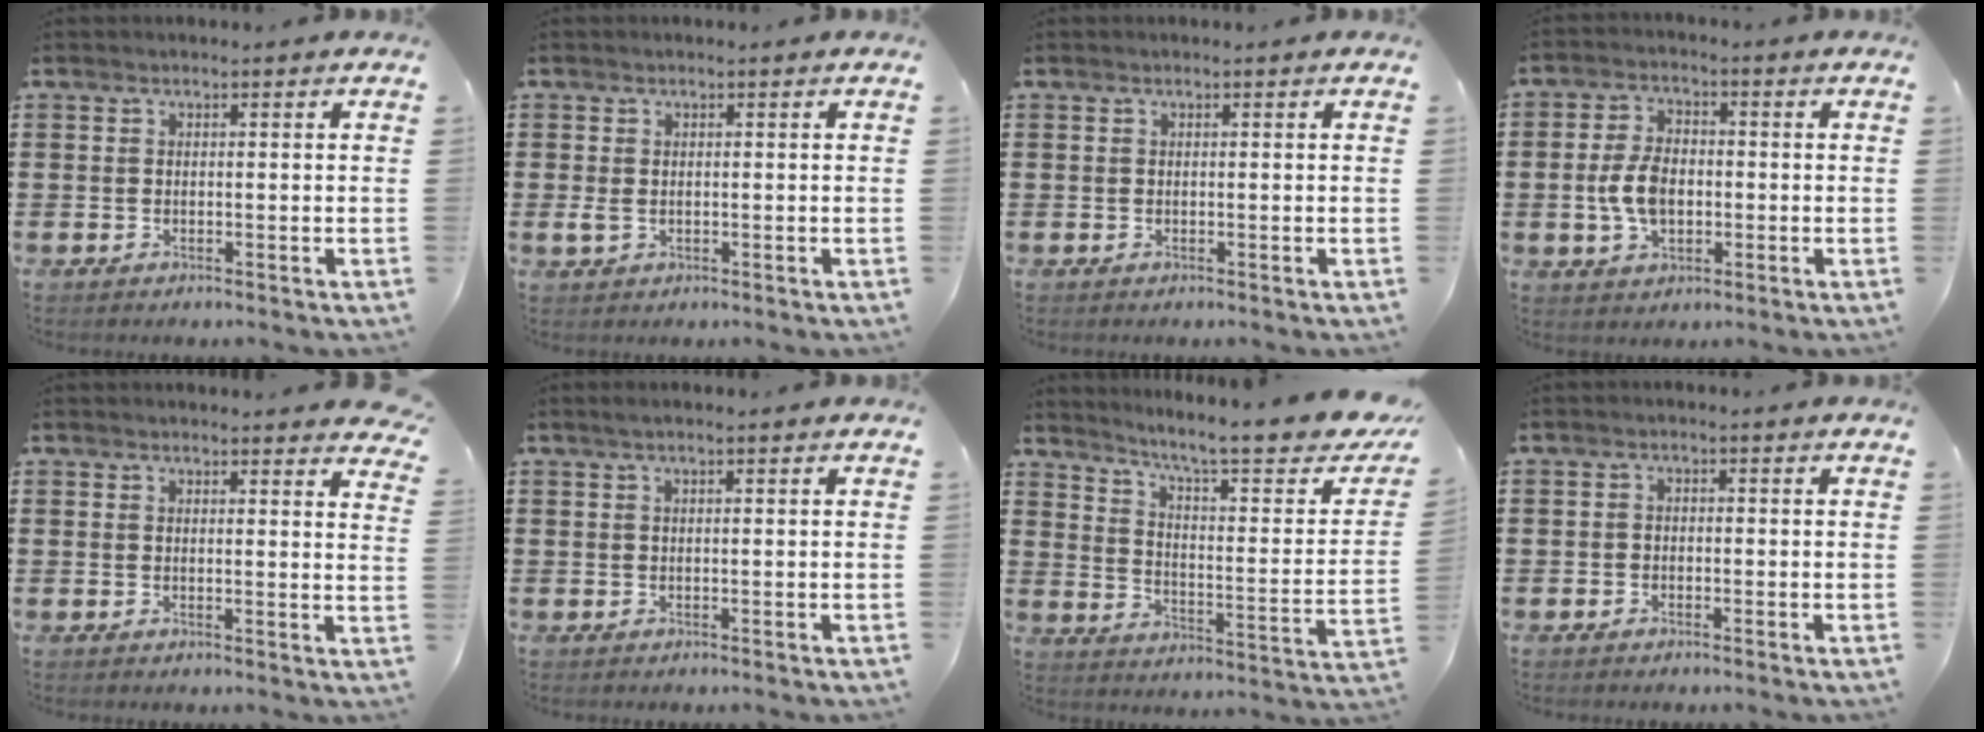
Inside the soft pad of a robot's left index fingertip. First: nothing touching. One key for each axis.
{"total": 1.2, "fx": -0.1, "fy": 0.8, "fz": 1.0, "tx": -0.029, "ty": -0.002, "tz": -0.004}
{"total": 0.0}
{"total": 6.5, "fx": -0.8, "fy": 3.9, "fz": 5.2, "tx": -0.122, "ty": 0.001, "tz": -0.022}
{"total": 2.3, "fx": 2.2, "fy": -0.1, "fz": 0.5, "tx": -0.007, "ty": -0.009, "tz": 0.041}
{"total": 0.8, "fx": 0.4, "fy": -0.1, "fz": 0.7, "tx": -0.012, "ty": -0.001, "tz": 0.008}
{"total": 8.5, "fx": 6.5, "fy": 0.4, "fz": 5.4, "tx": -0.115, "ty": -0.048, "tz": 0.099}
{"total": 1.1, "fx": -0.9, "fy": 0.6, "fz": 0.1, "tx": -0.004, "ty": 0.002, "tz": -0.020}